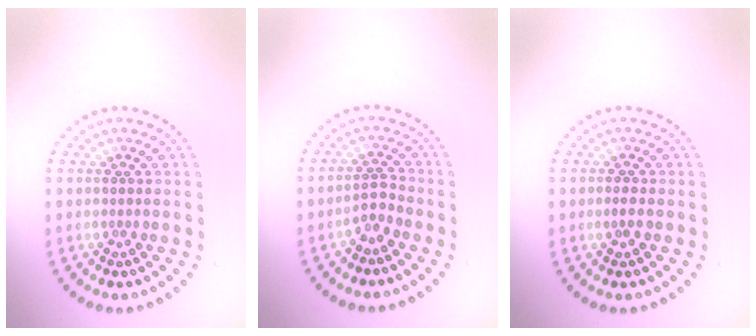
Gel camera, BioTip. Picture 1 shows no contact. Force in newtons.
{"total": 1.7, "press": 1.3, "slide": 1.2}
{"total": 1.0, "press": 0.9, "slide": 0.3}